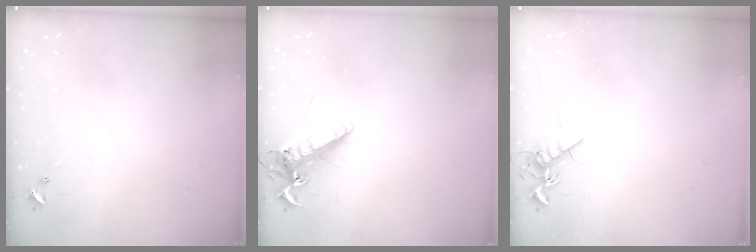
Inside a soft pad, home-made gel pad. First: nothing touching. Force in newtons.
{"total": 14.6, "press": 14.4, "slide": 2.0}
{"total": 8.3, "press": 8.2, "slide": 1.0}